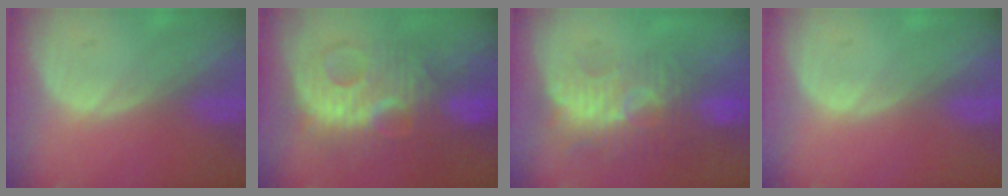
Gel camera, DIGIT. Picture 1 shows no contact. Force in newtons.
{"total": 10.3, "press": 10.3, "slide": 0.2}
{"total": 9.5, "press": 8.8, "slide": 3.7}
{"total": 0.6, "press": 0.1, "slide": 0.6}